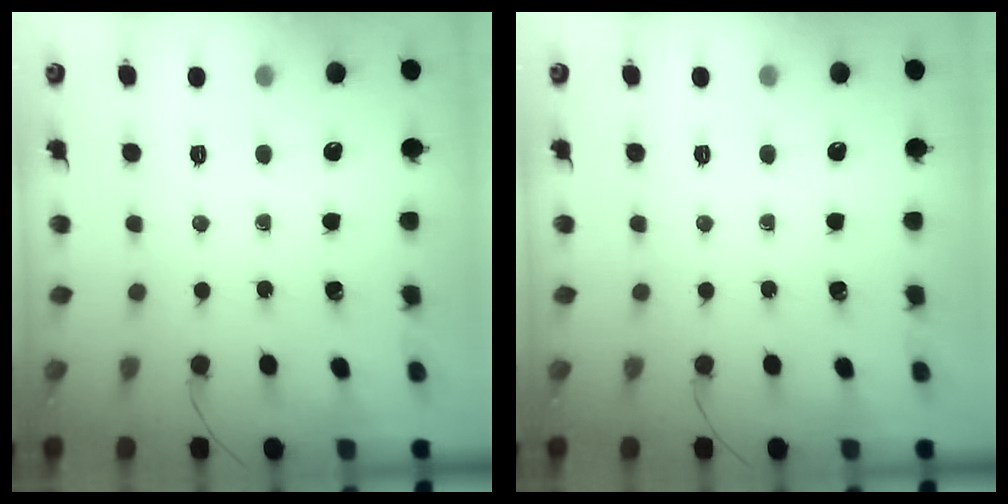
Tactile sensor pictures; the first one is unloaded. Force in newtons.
{"total": 0.0}